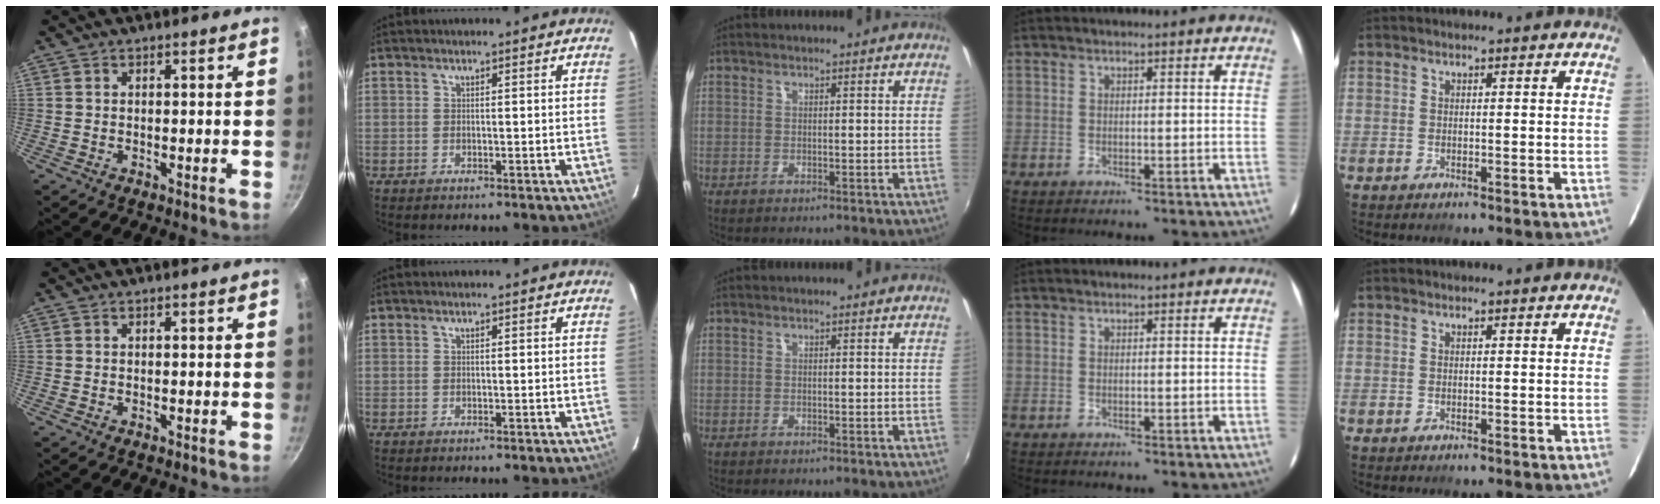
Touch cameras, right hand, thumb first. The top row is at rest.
{}